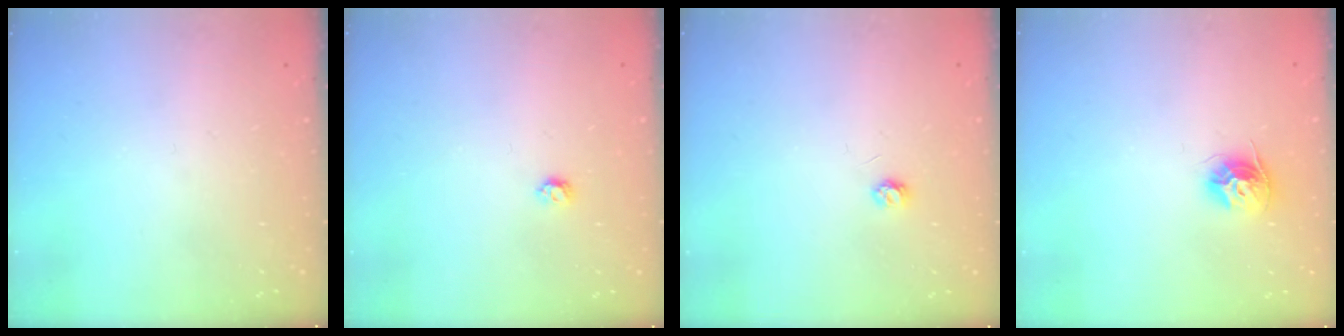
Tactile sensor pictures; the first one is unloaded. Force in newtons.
{"total": 3.4, "press": 3.4, "slide": 0.7}
{"total": 3.2, "press": 3.2, "slide": 0.3}
{"total": 9.8, "press": 9.8, "slide": 0.7}